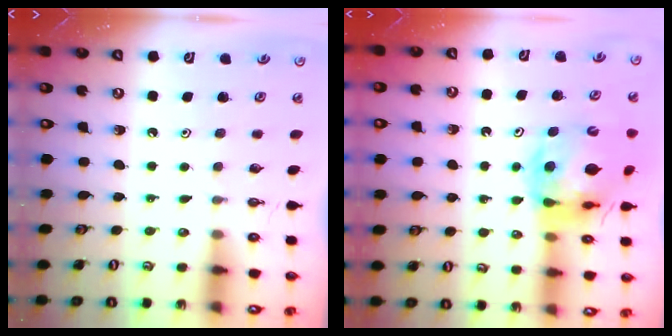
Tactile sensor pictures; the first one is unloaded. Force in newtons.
{"total": 15.4, "press": 15.3, "slide": 1.9}